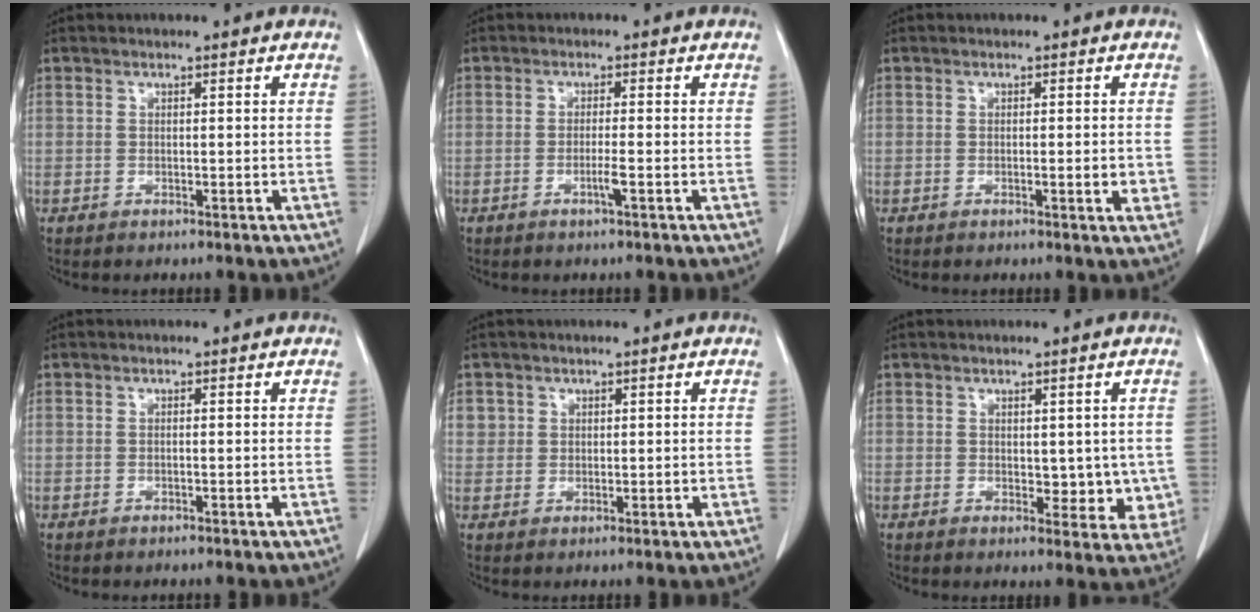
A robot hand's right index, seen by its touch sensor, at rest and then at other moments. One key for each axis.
{"total": 2.0, "fx": -0.9, "fy": -0.3, "fz": 1.8, "tx": -0.037, "ty": -0.003, "tz": -0.017}
{"total": 2.3, "fx": -0.4, "fy": 0.4, "fz": 2.3, "tx": -0.029, "ty": -0.002, "tz": -0.006}
{"total": 0.0}
{"total": 2.5, "fx": 1.0, "fy": 2.2, "fz": 0.3, "tx": 0.008, "ty": 0.000, "tz": 0.016}
{"total": 5.6, "fx": 0.1, "fy": 3.3, "fz": 4.6, "tx": -0.030, "ty": -0.005, "tz": 0.007}